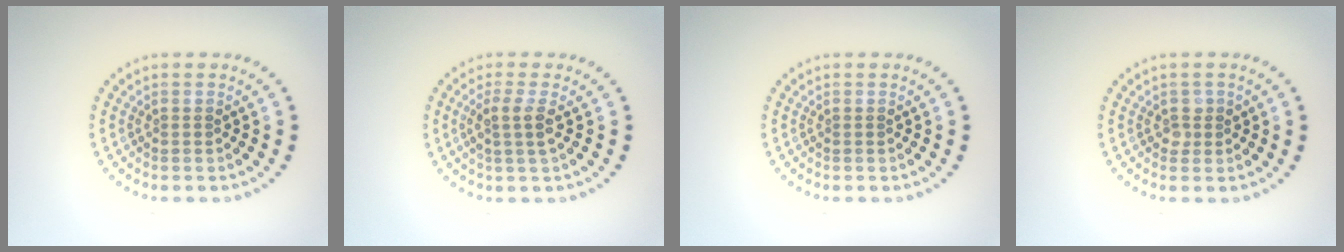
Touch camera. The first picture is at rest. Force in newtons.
{"total": 2.1, "press": 1.8, "slide": 1.2}
{"total": 0.0}
{"total": 1.2, "press": 1.1, "slide": 0.4}